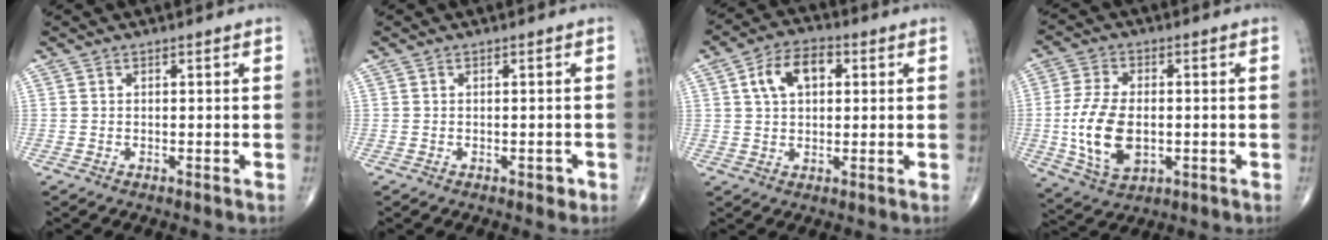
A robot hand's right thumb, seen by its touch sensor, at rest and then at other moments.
{"total": 1.3, "force": [-0.7, 0.7, 0.8], "torque": [-0.006, 0.001, -0.009]}
{"total": 8.6, "force": [2.4, 5.2, 6.4], "torque": [-0.104, 0.015, 0.037]}
{"total": 12.6, "force": [-1.4, 7.4, 10.1], "torque": [-0.197, -0.003, -0.019]}